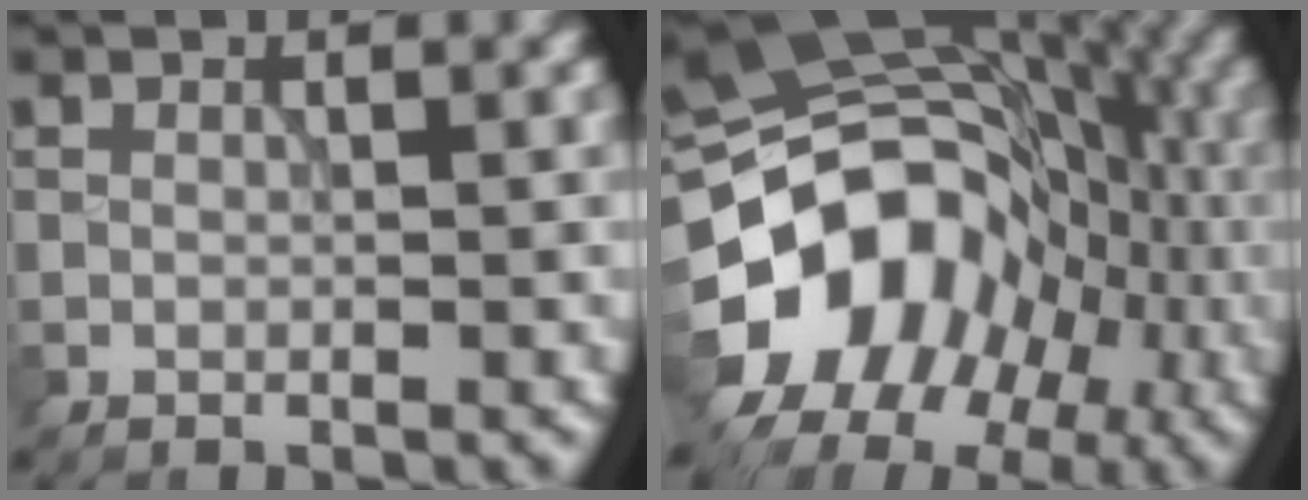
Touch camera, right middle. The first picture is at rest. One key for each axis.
{"total": 16.2, "fx": -3.8, "fy": 12.4, "fz": 9.7, "tx": -0.177, "ty": 0.001, "tz": -0.072}